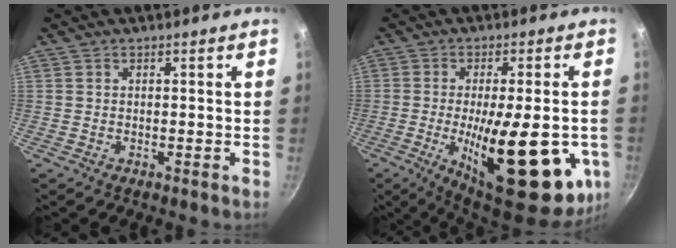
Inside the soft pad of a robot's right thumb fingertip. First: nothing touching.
{"total": 25.3, "force": [-6.0, 8.6, 23.0], "torque": [-0.304, -0.012, -0.071]}